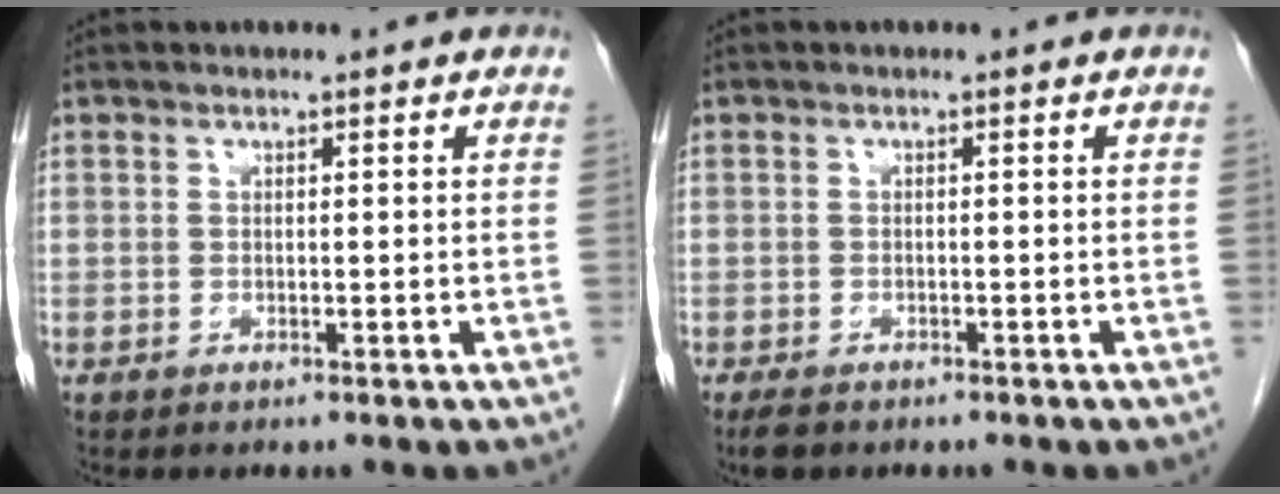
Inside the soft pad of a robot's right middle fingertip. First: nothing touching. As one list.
[{"total": 2.5, "force": [-1.9, 1.2, 1.1], "torque": [-0.023, -0.004, -0.029]}]